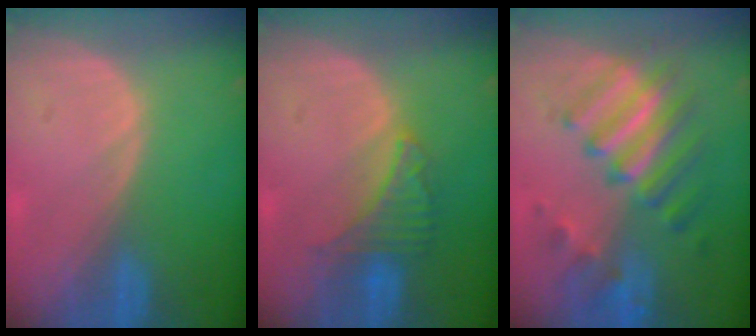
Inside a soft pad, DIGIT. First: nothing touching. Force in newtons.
{"total": 5.0, "press": 5.0, "slide": 0.4}
{"total": 8.9, "press": 8.5, "slide": 2.7}